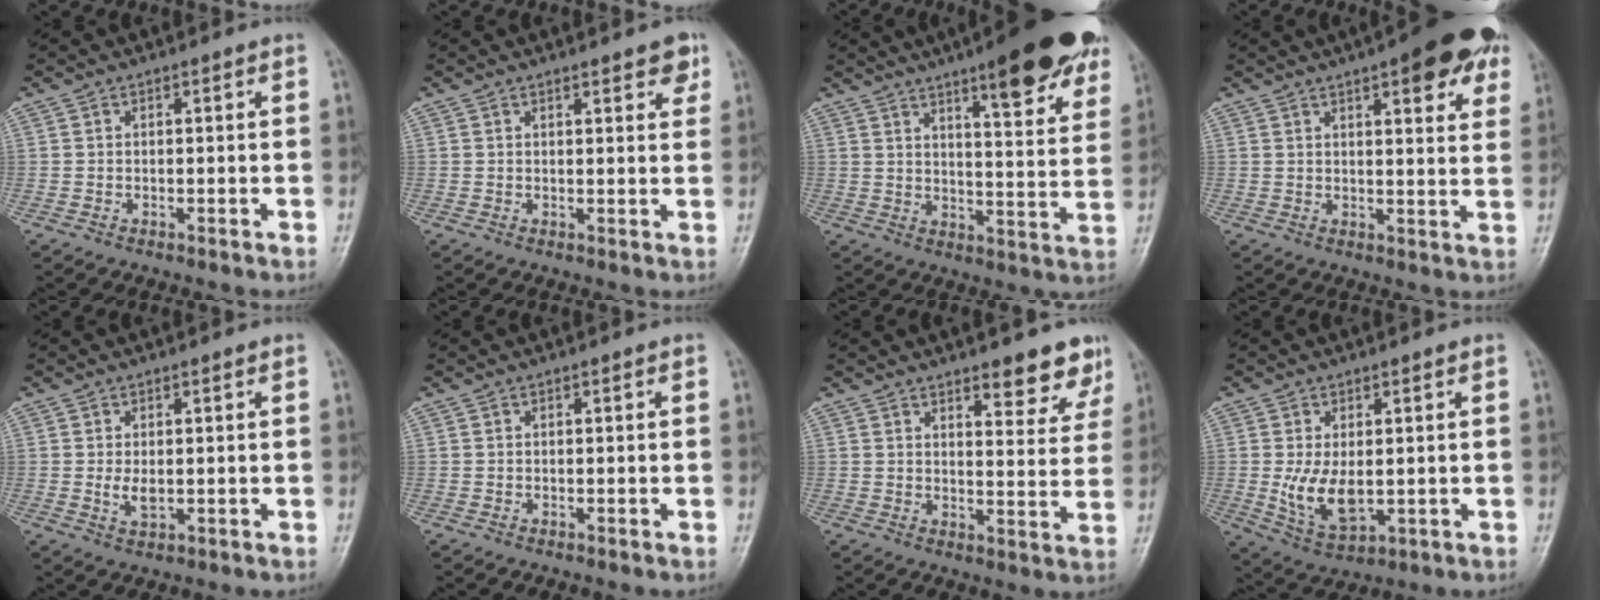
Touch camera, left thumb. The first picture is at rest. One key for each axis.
{"total": 3.7, "fx": 2.4, "fy": 1.3, "fz": 2.5, "tx": -0.018, "ty": -0.010, "tz": 0.028}
{"total": 19.0, "fx": 11.7, "fy": 4.5, "fz": 14.3, "tx": -0.157, "ty": -0.048, "tz": 0.156}
{"total": 14.1, "fx": 7.5, "fy": 4.4, "fz": 11.0, "tx": -0.107, "ty": -0.019, "tz": 0.089}
{"total": 2.7, "fx": 0.2, "fy": 1.5, "fz": 2.3, "tx": -0.040, "ty": -0.008, "tz": 0.010}
{"total": 0.0}
{"total": 8.8, "fx": 6.6, "fy": 3.0, "fz": 4.9, "tx": -0.028, "ty": -0.041, "tz": 0.082}
{"total": 7.9, "fx": -0.1, "fy": 4.4, "fz": 6.6, "tx": -0.112, "ty": -0.018, "tz": 0.014}